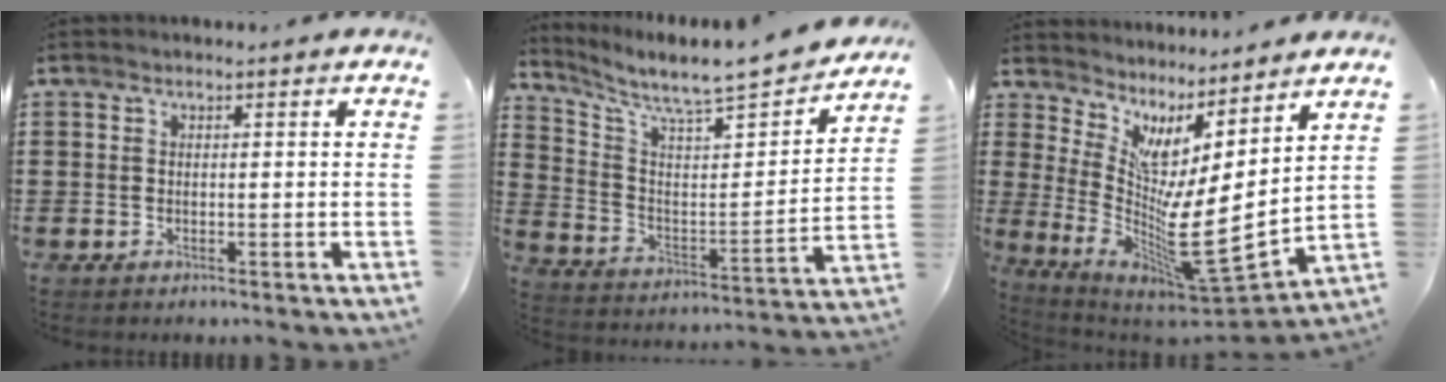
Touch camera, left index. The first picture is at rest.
{"total": 7.1, "force": [6.6, 0.5, 2.5], "torque": [-0.082, -0.055, 0.107]}
{"total": 7.8, "force": [-1.6, 0.9, 7.6], "torque": [-0.141, -0.047, -0.042]}